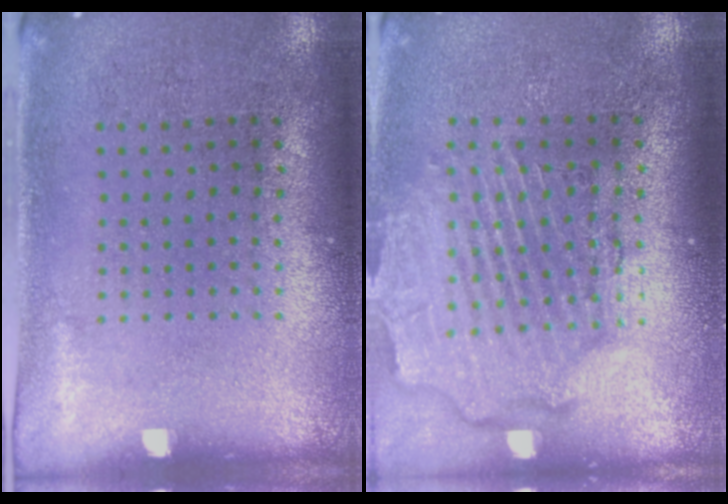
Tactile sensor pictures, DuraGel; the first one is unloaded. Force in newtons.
{"total": 2.6, "press": 2.2, "slide": 1.3}